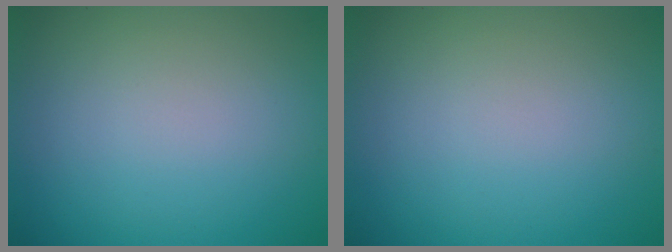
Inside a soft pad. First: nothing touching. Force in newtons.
{"total": 0.0}